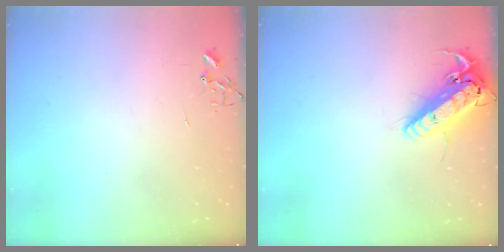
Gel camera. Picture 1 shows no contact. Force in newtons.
{"total": 16.5, "press": 16.3, "slide": 3.0}